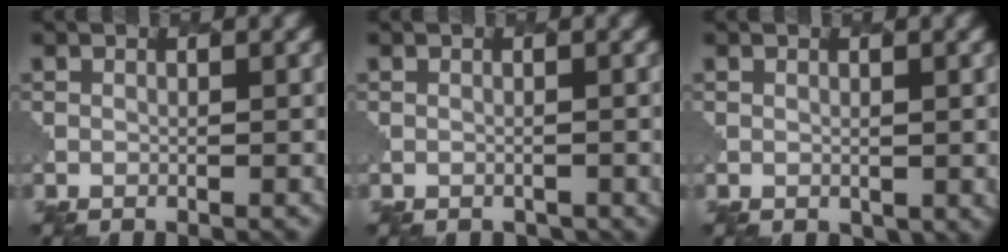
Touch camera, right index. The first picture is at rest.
{"total": 0.8, "force": [-0.6, 0.6, 0.0], "torque": [0.000, 0.000, -0.003]}
{"total": 1.6, "force": [0.4, 1.2, 1.0], "torque": [-0.010, -0.008, 0.011]}